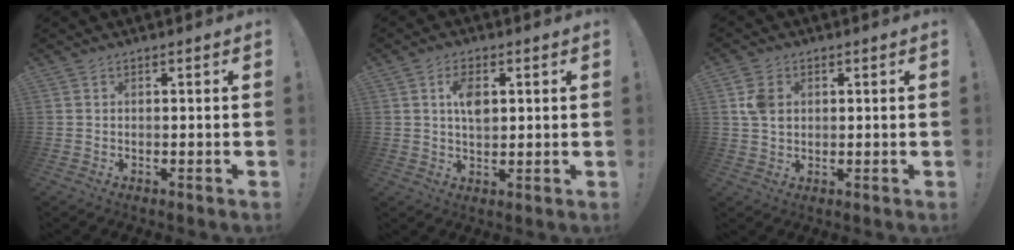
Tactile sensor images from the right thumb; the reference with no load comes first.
{"total": 6.7, "force": [1.6, 3.8, 5.2], "torque": [-0.080, -0.001, 0.027]}
{"total": 5.7, "force": [1.5, 4.3, 3.3], "torque": [-0.052, 0.006, 0.030]}